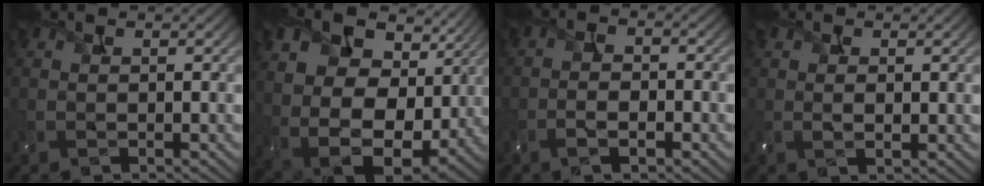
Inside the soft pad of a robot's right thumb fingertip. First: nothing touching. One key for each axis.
{"total": 17.9, "fx": 4.6, "fy": 12.3, "fz": 12.3, "tx": -0.260, "ty": 0.001, "tz": 0.105}
{"total": 3.1, "fx": -1.5, "fy": 1.3, "fz": 2.4, "tx": -0.035, "ty": 0.003, "tz": -0.036}
{"total": 1.6, "fx": 0.4, "fy": 0.7, "fz": 1.4, "tx": -0.027, "ty": -0.002, "tz": 0.010}